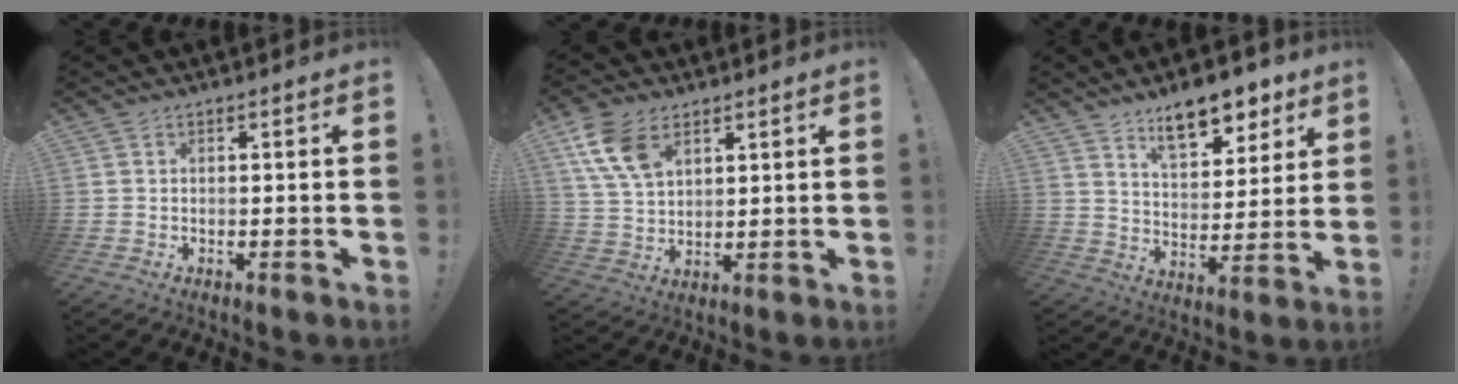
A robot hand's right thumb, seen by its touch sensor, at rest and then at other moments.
{"total": 11.0, "force": [5.8, 6.4, 6.7], "torque": [-0.136, -0.012, 0.115]}
{"total": 13.1, "force": [9.2, 5.9, 7.2], "torque": [-0.099, -0.059, 0.162]}